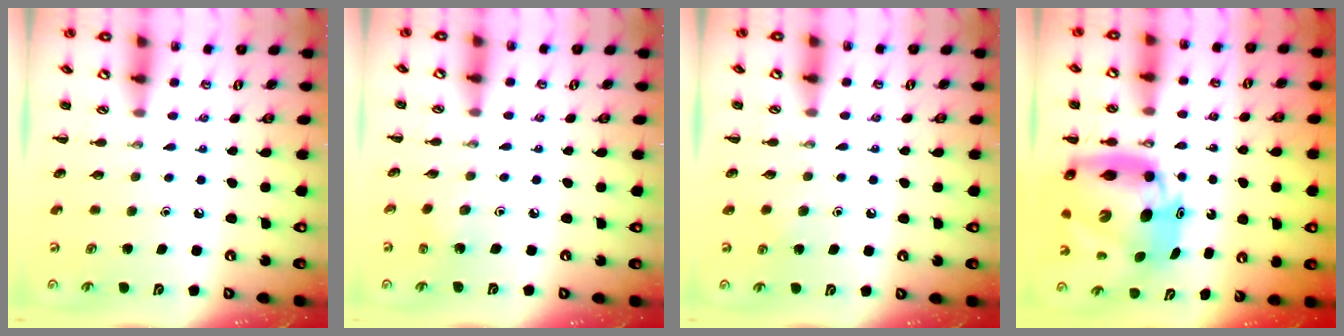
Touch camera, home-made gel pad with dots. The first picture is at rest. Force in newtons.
{"total": 1.1, "press": 1.0, "slide": 0.5}
{"total": 3.4, "press": 3.2, "slide": 1.2}
{"total": 16.5, "press": 15.8, "slide": 4.6}